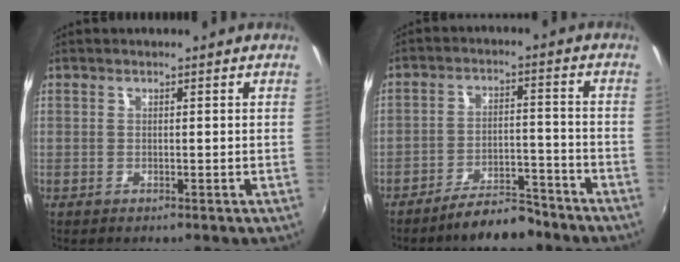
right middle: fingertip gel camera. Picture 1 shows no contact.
{"total": 8.1, "force": [-6.9, 2.3, 3.4], "torque": [-0.066, 0.019, -0.100]}